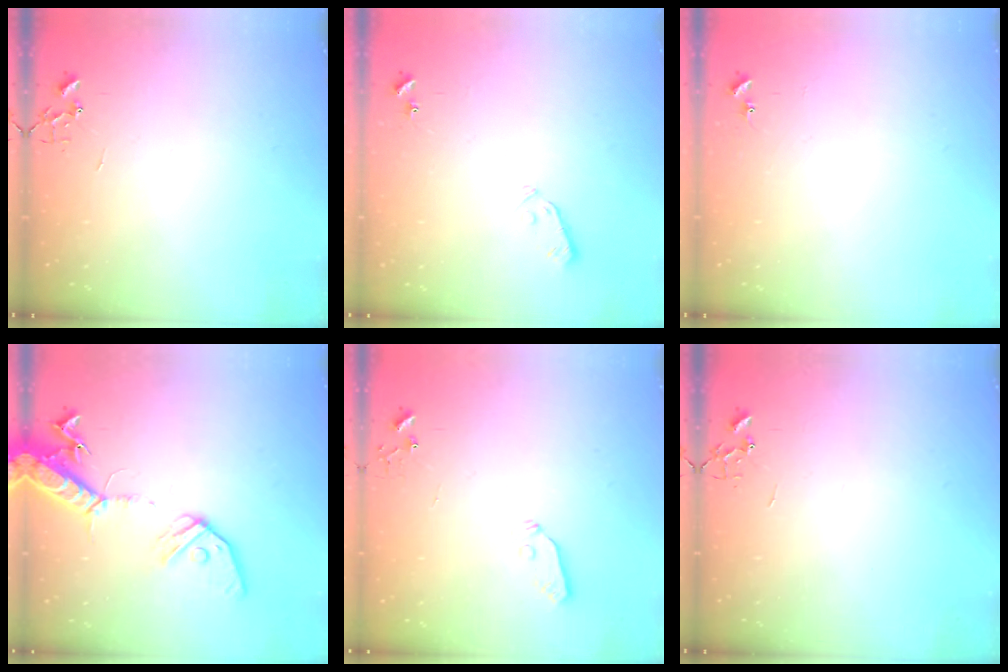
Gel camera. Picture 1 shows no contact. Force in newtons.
{"total": 3.8, "press": 3.7, "slide": 0.9}
{"total": 6.8, "press": 6.7, "slide": 0.5}
{"total": 16.0, "press": 15.7, "slide": 3.0}
{"total": 4.3, "press": 4.3, "slide": 0.3}
{"total": 0.0}